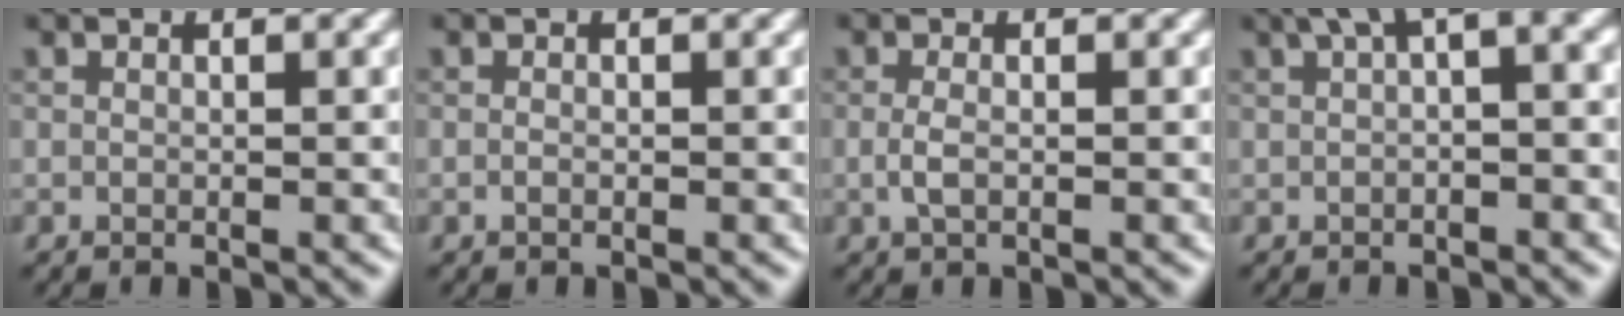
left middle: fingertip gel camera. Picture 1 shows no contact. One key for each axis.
{"total": 0.5, "fx": -0.1, "fy": 0.3, "fz": 0.4, "tx": -0.009, "ty": -0.001, "tz": -0.002}
{"total": 1.5, "fx": -0.2, "fy": 0.6, "fz": 1.3, "tx": -0.031, "ty": -0.002, "tz": -0.007}
{"total": 3.9, "fx": 1.5, "fy": 0.9, "fz": 3.5, "tx": -0.044, "ty": 0.016, "tz": 0.016}